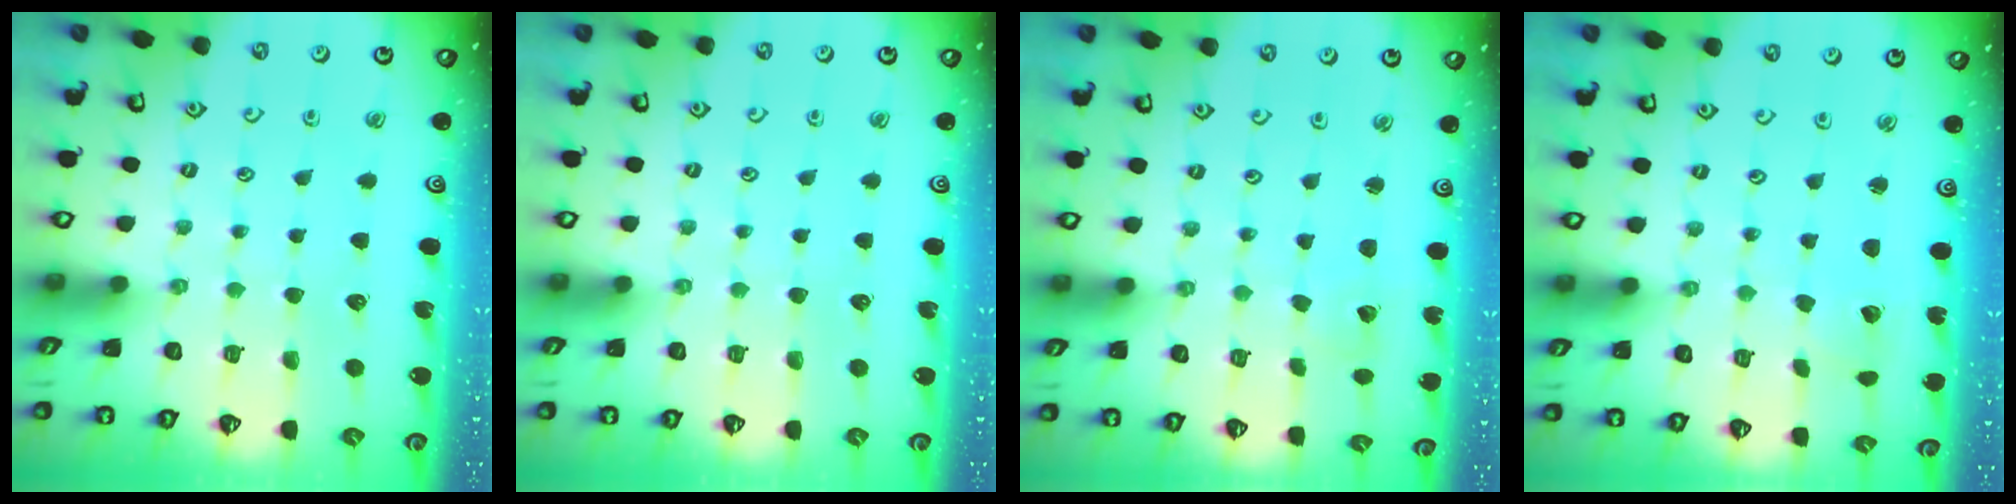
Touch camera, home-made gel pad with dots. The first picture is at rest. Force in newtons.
{"total": 0.0}
{"total": 1.6, "press": 1.6, "slide": 0.2}
{"total": 2.1, "press": 2.1, "slide": 0.2}